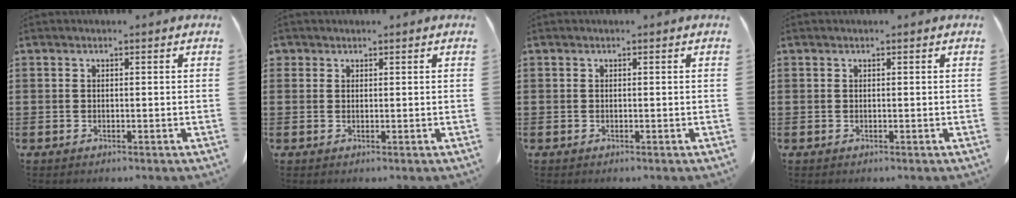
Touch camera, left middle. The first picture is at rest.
{"total": 1.0, "force": [0.8, 0.6, 0.0], "torque": [-0.004, 0.004, 0.015]}
{"total": 0.0}
{"total": 0.0}